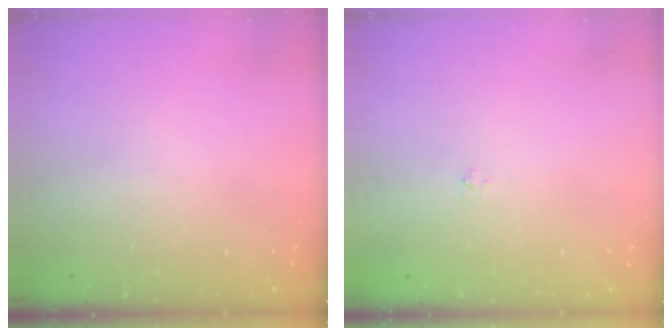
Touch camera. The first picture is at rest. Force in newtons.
{"total": 3.1, "press": 3.0, "slide": 0.4}